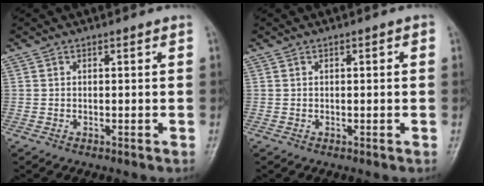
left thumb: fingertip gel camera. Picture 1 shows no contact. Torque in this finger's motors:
{"motor_torque": [-0.16, 0.02, -0.19, 0.09, 0.04]}